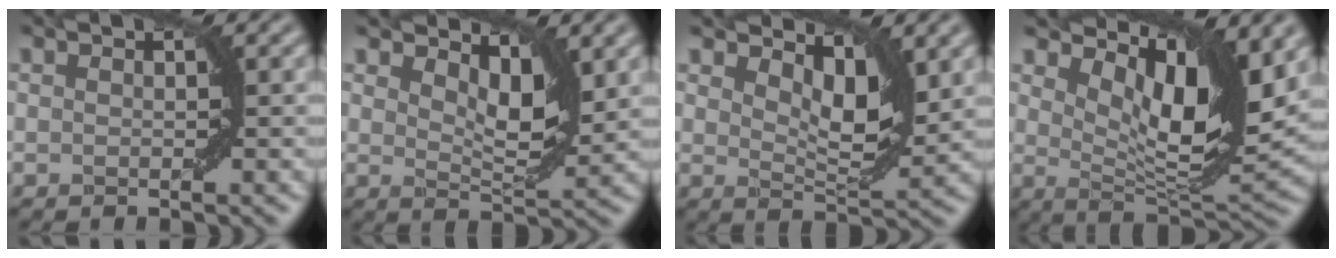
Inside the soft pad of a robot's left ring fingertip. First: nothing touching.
{"total": 3.9, "force": [2.1, 1.6, 2.8], "torque": [-0.051, -0.008, 0.031]}
{"total": 4.4, "force": [2.3, 1.9, 3.2], "torque": [-0.058, -0.009, 0.034]}
{"total": 9.7, "force": [4.8, 3.3, 7.7], "torque": [-0.123, -0.011, 0.086]}